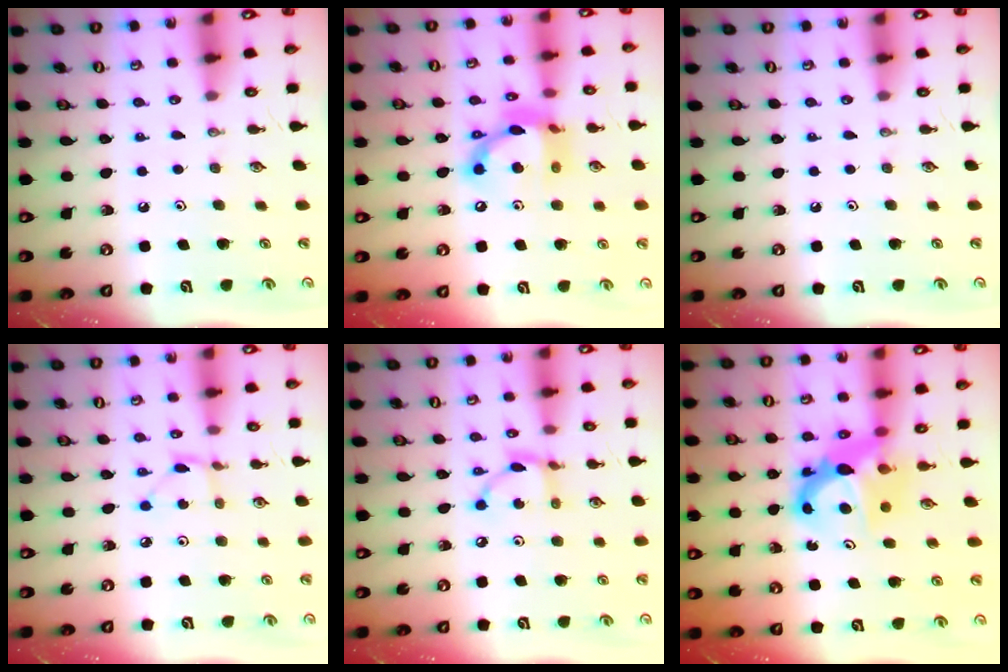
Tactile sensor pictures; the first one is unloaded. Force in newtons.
{"total": 14.0, "press": 13.9, "slide": 1.3}
{"total": 0.0}
{"total": 2.1, "press": 2.0, "slide": 0.2}
{"total": 7.5, "press": 7.5, "slide": 0.2}
{"total": 7.6, "press": 7.6, "slide": 0.6}